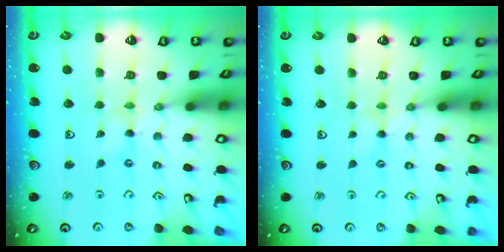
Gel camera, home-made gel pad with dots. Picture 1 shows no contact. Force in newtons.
{"total": 1.3, "press": 1.2, "slide": 0.3}